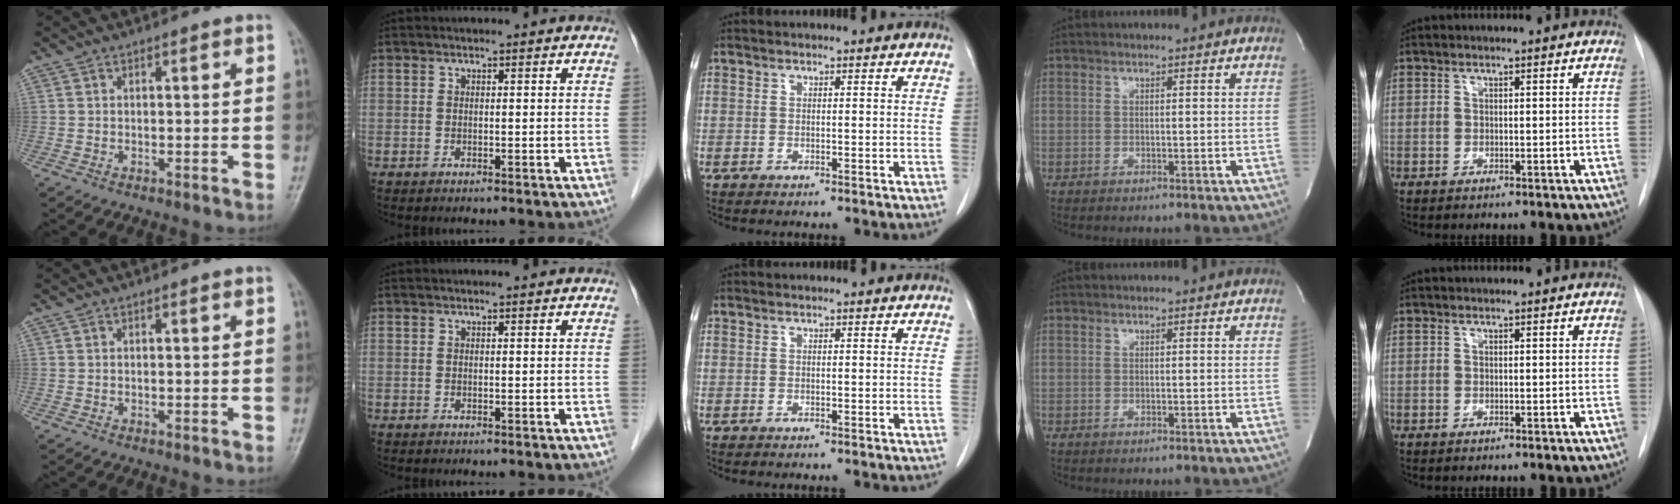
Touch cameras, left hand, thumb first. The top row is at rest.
{}